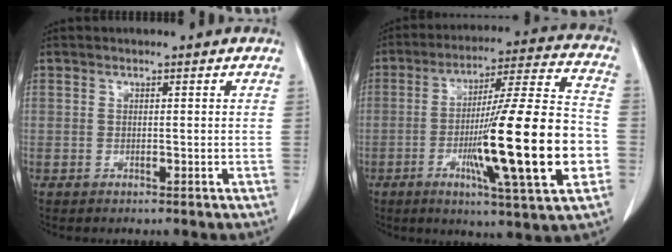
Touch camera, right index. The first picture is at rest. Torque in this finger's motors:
{"motor_torque": [2.14, 0.00, 1.05, 0.21]}